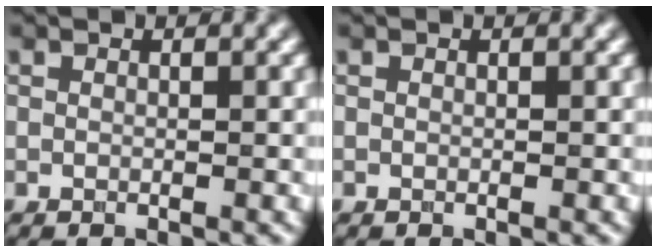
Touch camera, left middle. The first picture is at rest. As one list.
[{"total": 0.0}]